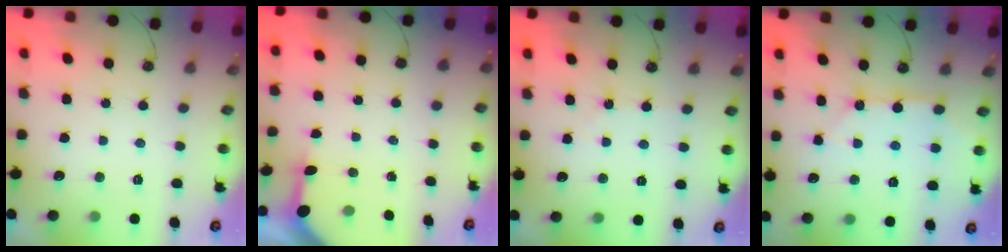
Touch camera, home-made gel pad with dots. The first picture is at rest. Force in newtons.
{"total": 3.3, "press": 3.2, "slide": 0.4}
{"total": 1.8, "press": 1.8, "slide": 0.3}
{"total": 5.2, "press": 5.1, "slide": 0.5}